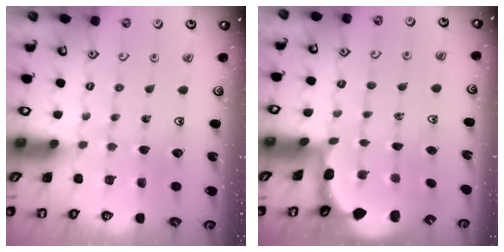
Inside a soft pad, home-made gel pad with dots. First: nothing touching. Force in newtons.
{"total": 1.7, "press": 1.6, "slide": 0.5}